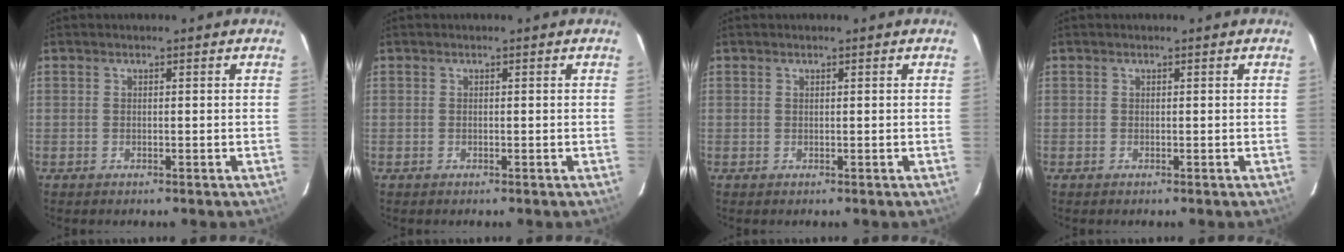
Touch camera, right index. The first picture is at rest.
{"total": 0.0}
{"total": 0.0}
{"total": 0.0}